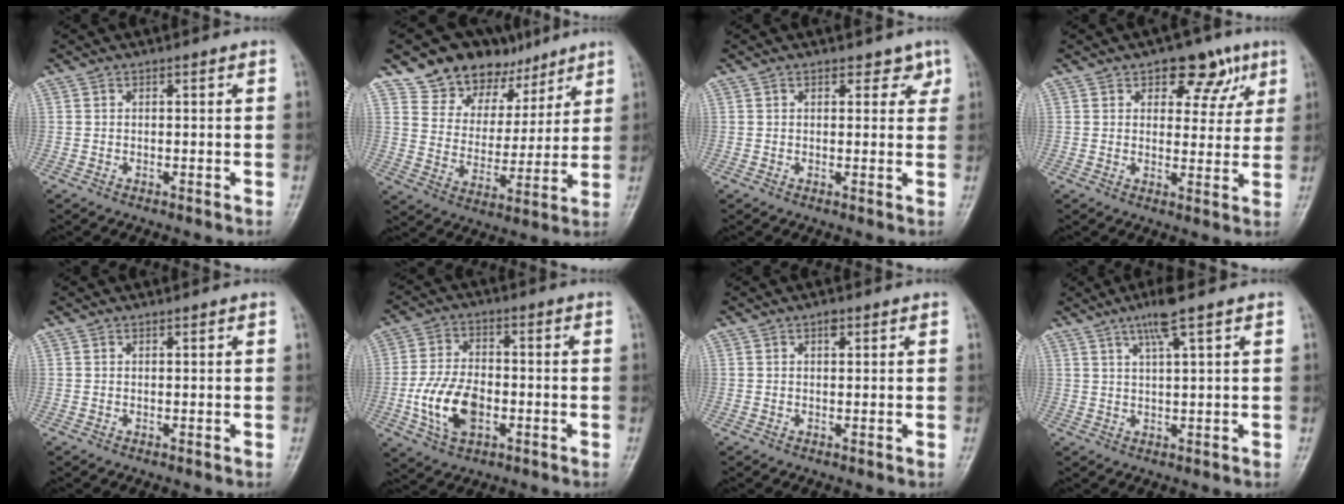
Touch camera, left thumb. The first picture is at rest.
{"total": 14.1, "force": [10.2, 9.0, 4.0], "torque": [-0.015, -0.046, 0.176]}
{"total": 3.1, "force": [1.9, 1.9, 1.6], "torque": [0.004, -0.007, 0.021]}
{"total": 8.6, "force": [4.6, 5.3, 5.0], "torque": [-0.019, -0.015, 0.056]}
{"total": 0.0}
{"total": 11.0, "force": [-2.8, 6.8, 8.2], "torque": [-0.150, 0.010, -0.051]}
{"total": 1.4, "force": [0.7, 0.8, 0.9], "torque": [-0.009, 0.000, 0.008]}
{"total": 5.2, "force": [3.0, 0.2, 4.2], "torque": [-0.084, -0.006, 0.059]}